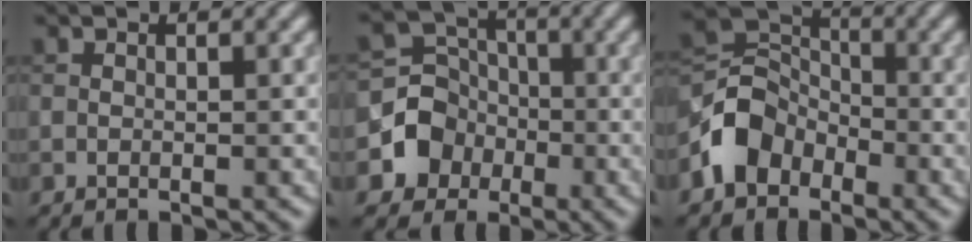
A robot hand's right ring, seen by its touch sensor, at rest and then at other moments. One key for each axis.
{"total": 4.9, "fx": -1.7, "fy": 4.4, "fz": 1.1, "tx": -0.008, "ty": 0.004, "tz": -0.042}
{"total": 4.7, "fx": -2.6, "fy": 3.6, "fz": 1.6, "tx": -0.024, "ty": 0.008, "tz": -0.062}